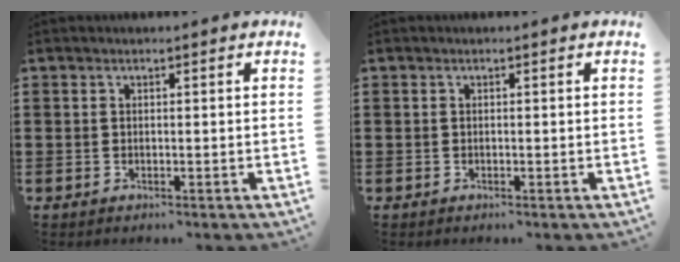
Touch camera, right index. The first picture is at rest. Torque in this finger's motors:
{"motor_torque": [0.11, -0.06, 0.01, 0.00]}